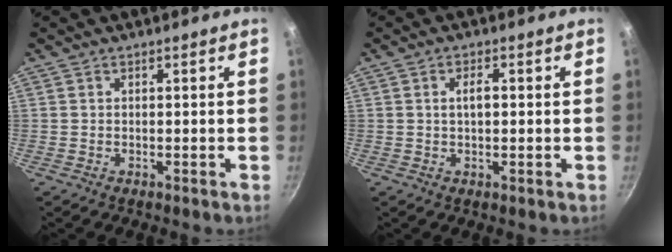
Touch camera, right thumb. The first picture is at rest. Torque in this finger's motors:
{"motor_torque": [-0.51, 0.29, 0.22, 0.00, 0.01]}